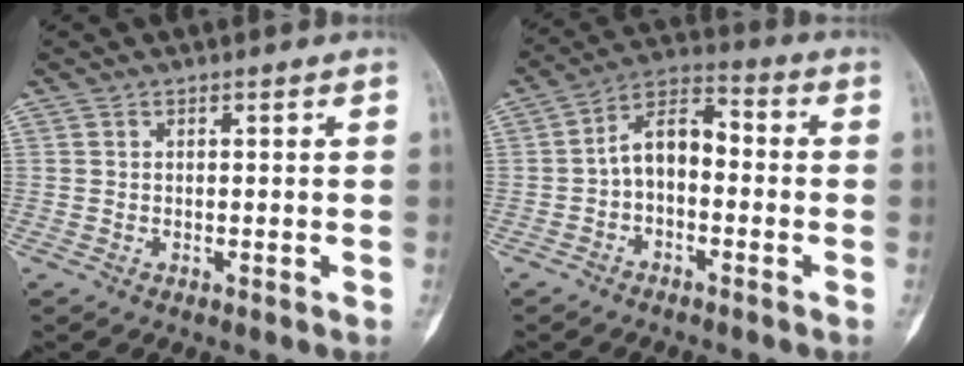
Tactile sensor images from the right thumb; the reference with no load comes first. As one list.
[{"total": 8.6, "force": [-1.2, 5.2, 6.7], "torque": [-0.099, 0.041, -0.037]}]